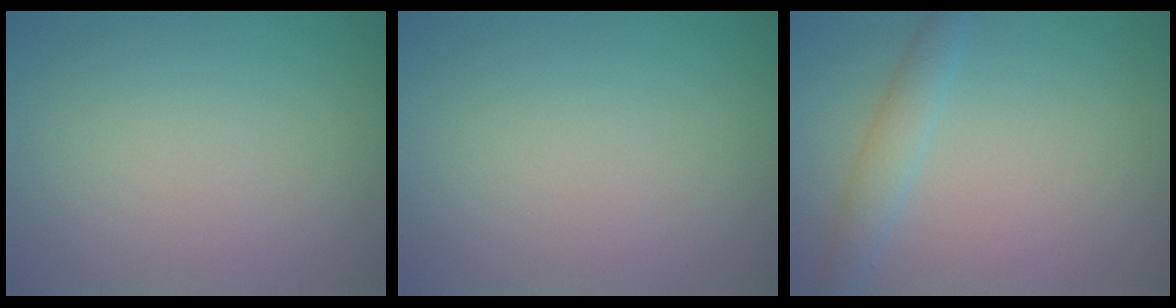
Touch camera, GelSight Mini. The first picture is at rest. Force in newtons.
{"total": 0.0}
{"total": 2.2, "press": 2.2, "slide": 0.0}